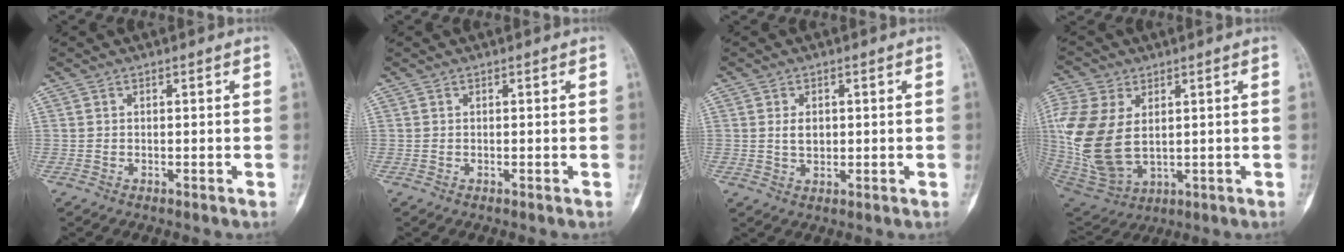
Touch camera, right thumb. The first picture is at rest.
{"total": 0.0}
{"total": 3.0, "force": [0.5, 2.0, 2.2], "torque": [-0.026, -0.003, 0.011]}
{"total": 18.1, "force": [2.5, 11.5, 13.7], "torque": [-0.318, -0.019, 0.065]}